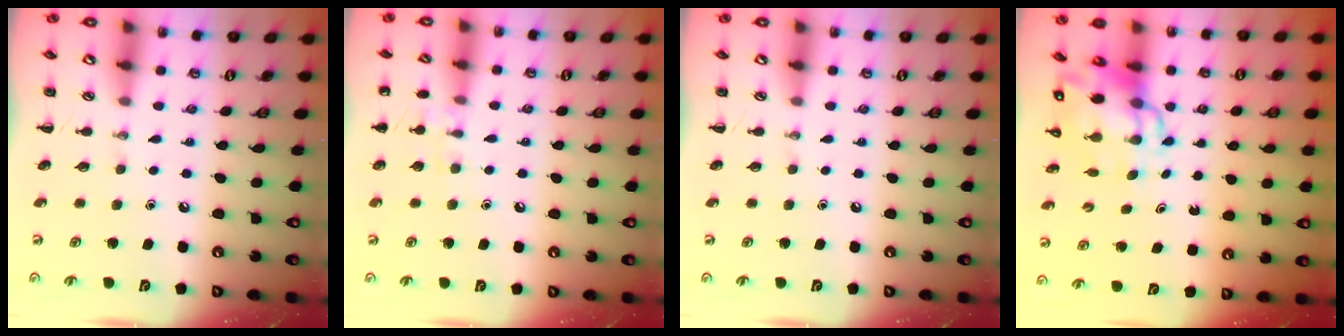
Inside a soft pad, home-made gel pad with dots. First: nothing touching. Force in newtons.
{"total": 7.4, "press": 7.1, "slide": 2.1}
{"total": 0.0}
{"total": 9.6, "press": 9.2, "slide": 2.6}